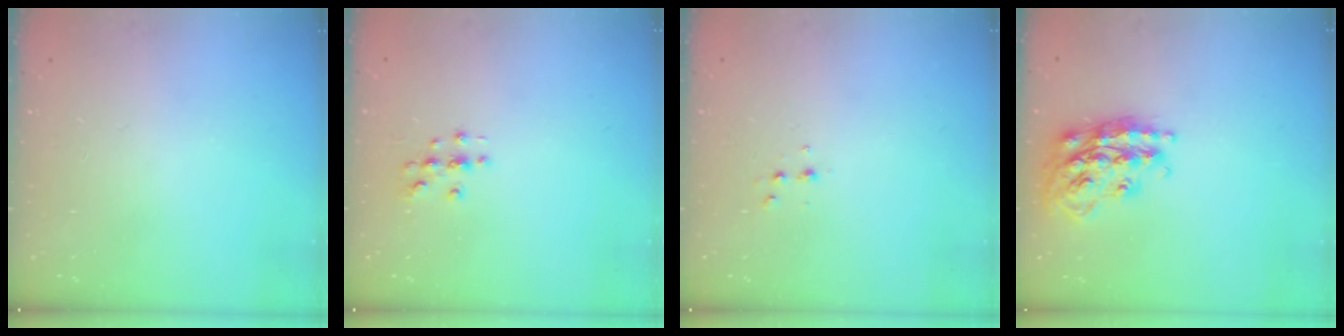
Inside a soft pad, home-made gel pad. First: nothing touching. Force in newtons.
{"total": 3.4, "press": 3.4, "slide": 0.4}
{"total": 2.6, "press": 2.5, "slide": 0.8}
{"total": 19.4, "press": 19.4, "slide": 1.4}